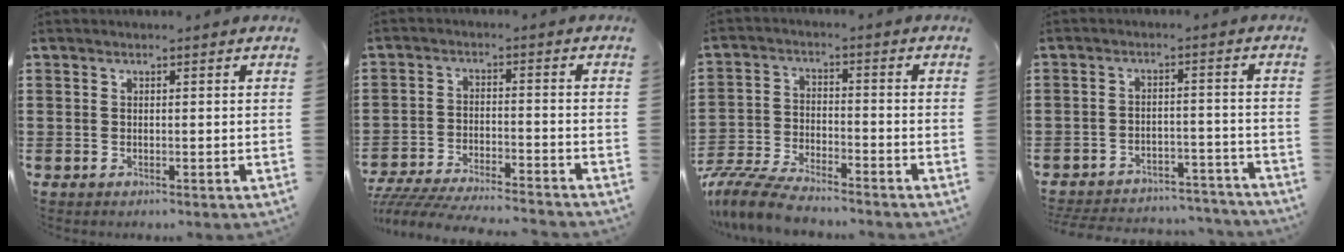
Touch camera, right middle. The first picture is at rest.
{"total": 5.5, "force": [-5.3, 0.2, 1.4], "torque": [-0.032, -0.004, -0.108]}
{"total": 7.1, "force": [-6.7, 0.9, 2.1], "torque": [-0.062, 0.001, -0.135]}
{"total": 4.8, "force": [-4.7, 0.6, 0.5], "torque": [-0.018, 0.005, -0.098]}